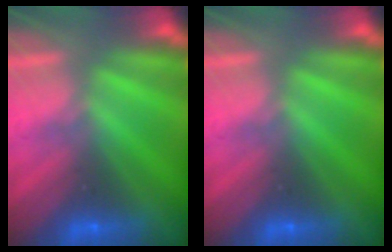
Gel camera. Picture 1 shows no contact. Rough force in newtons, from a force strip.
{"total": 0.0}